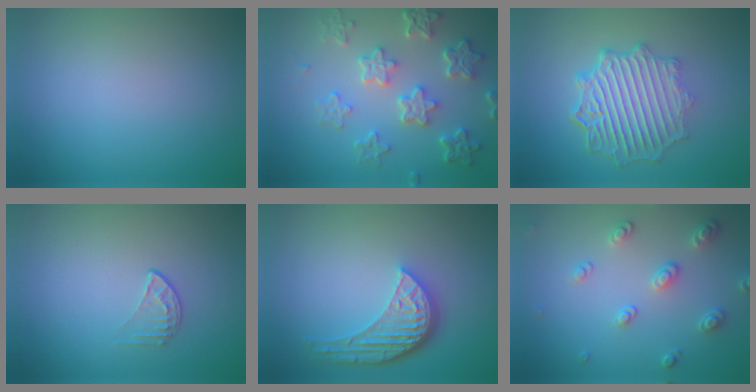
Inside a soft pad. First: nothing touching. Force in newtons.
{"total": 6.1, "press": 4.6, "slide": 4.0}
{"total": 6.9, "press": 5.3, "slide": 4.4}
{"total": 1.1, "press": 0.7, "slide": 0.9}
{"total": 5.3, "press": 3.9, "slide": 3.5}
{"total": 2.7, "press": 2.6, "slide": 0.4}